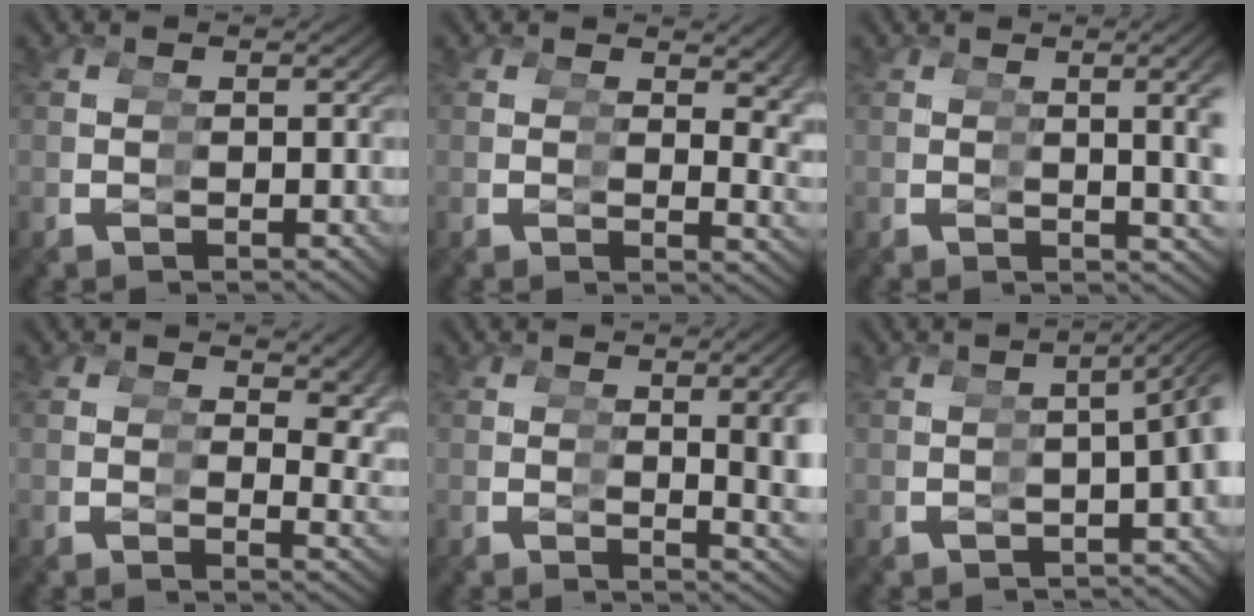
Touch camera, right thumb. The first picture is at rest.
{"total": 2.7, "force": [1.6, 1.0, 1.9], "torque": [-0.003, -0.003, 0.020]}
{"total": 3.7, "force": [0.4, 0.5, 3.6], "torque": [-0.041, 0.009, 0.010]}
{"total": 3.3, "force": [1.9, 1.5, 2.3], "torque": [-0.012, -0.005, 0.026]}
{"total": 4.2, "force": [0.5, 1.1, 4.1], "torque": [-0.041, 0.005, 0.010]}
{"total": 4.0, "force": [-0.2, 1.6, 3.7], "torque": [-0.046, 0.016, -0.008]}